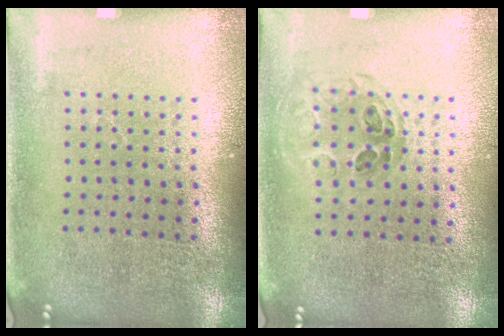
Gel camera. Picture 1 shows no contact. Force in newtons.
{"total": 1.0, "press": 0.8, "slide": 0.6}